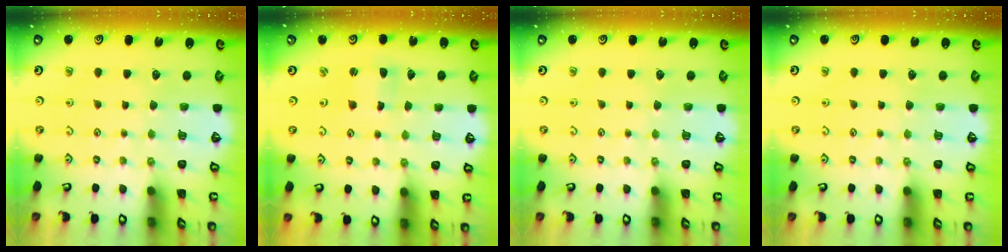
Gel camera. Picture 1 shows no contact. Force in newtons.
{"total": 2.2, "press": 2.2, "slide": 0.3}
{"total": 0.0}
{"total": 0.0}